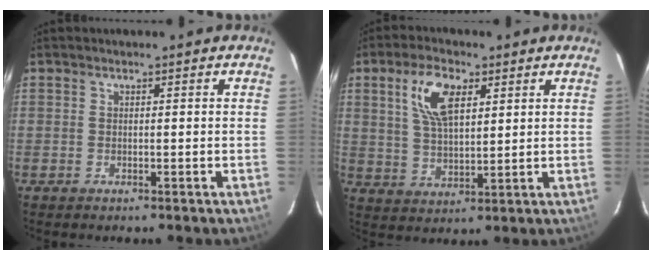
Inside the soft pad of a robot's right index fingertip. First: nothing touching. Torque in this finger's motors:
{"motor_torque": [1.04, 0.51, 0.58, 0.07]}